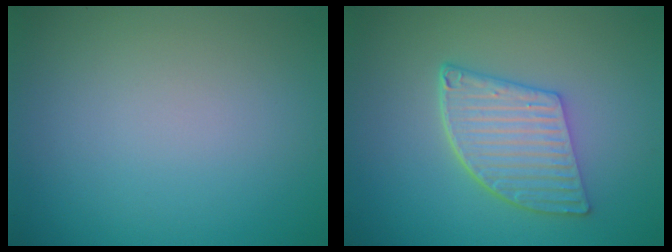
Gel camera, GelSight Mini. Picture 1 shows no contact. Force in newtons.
{"total": 5.5, "press": 4.2, "slide": 3.5}